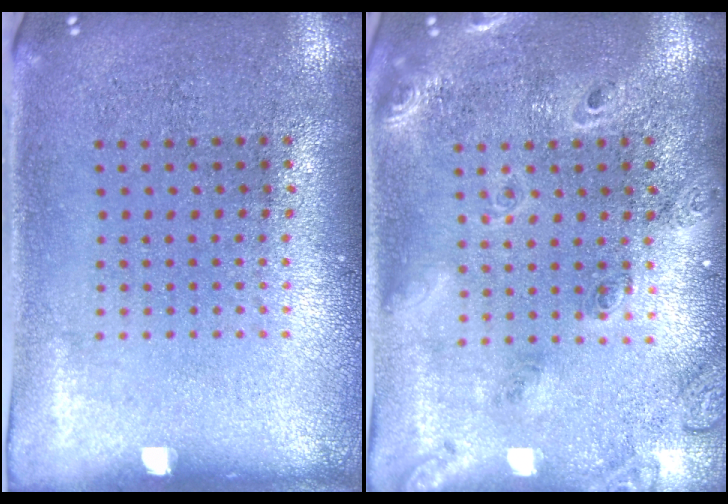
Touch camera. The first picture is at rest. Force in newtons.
{"total": 1.8, "press": 1.7, "slide": 0.8}